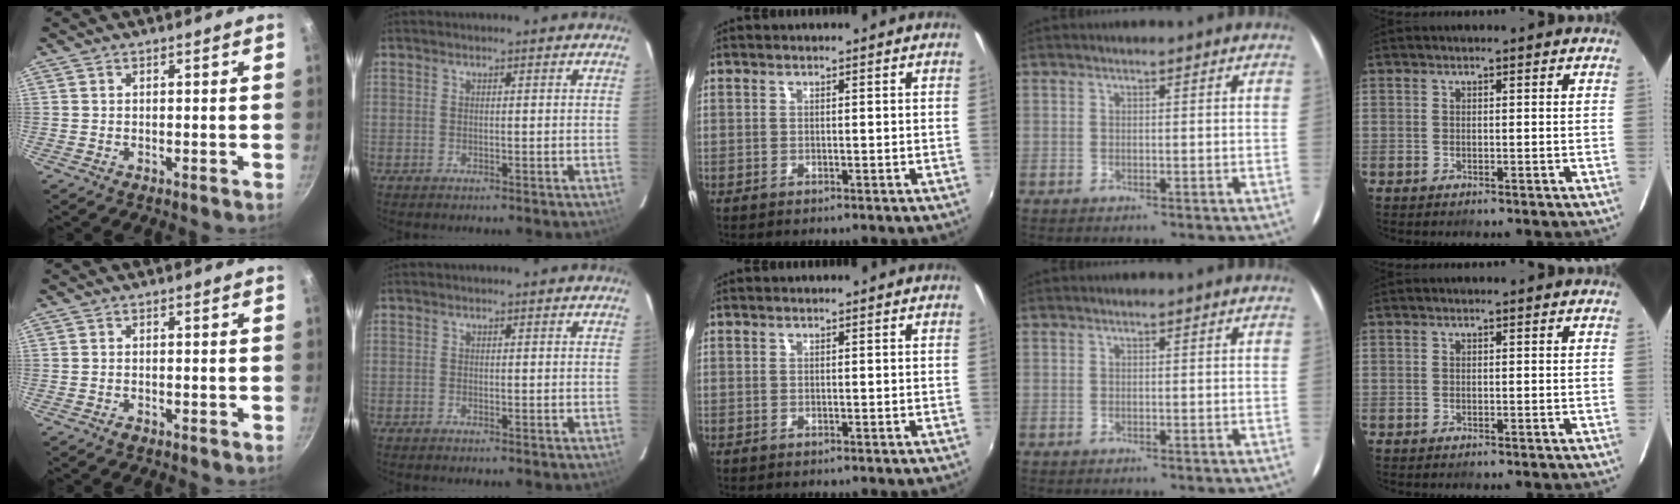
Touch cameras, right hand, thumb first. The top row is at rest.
{"thumb": {"total": 0.9, "force": [-0.6, 0.5, 0.5], "torque": [-0.014, 0.003, -0.011]}}